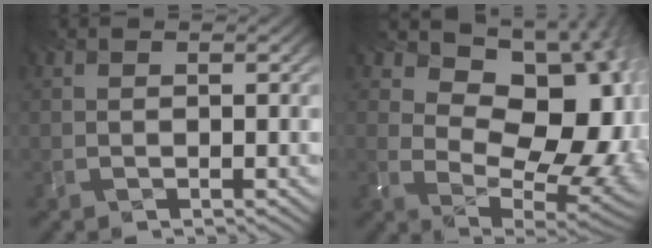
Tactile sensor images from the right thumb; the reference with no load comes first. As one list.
[{"total": 14.5, "force": [2.4, 9.6, 10.5], "torque": [-0.107, -0.001, 0.070]}]